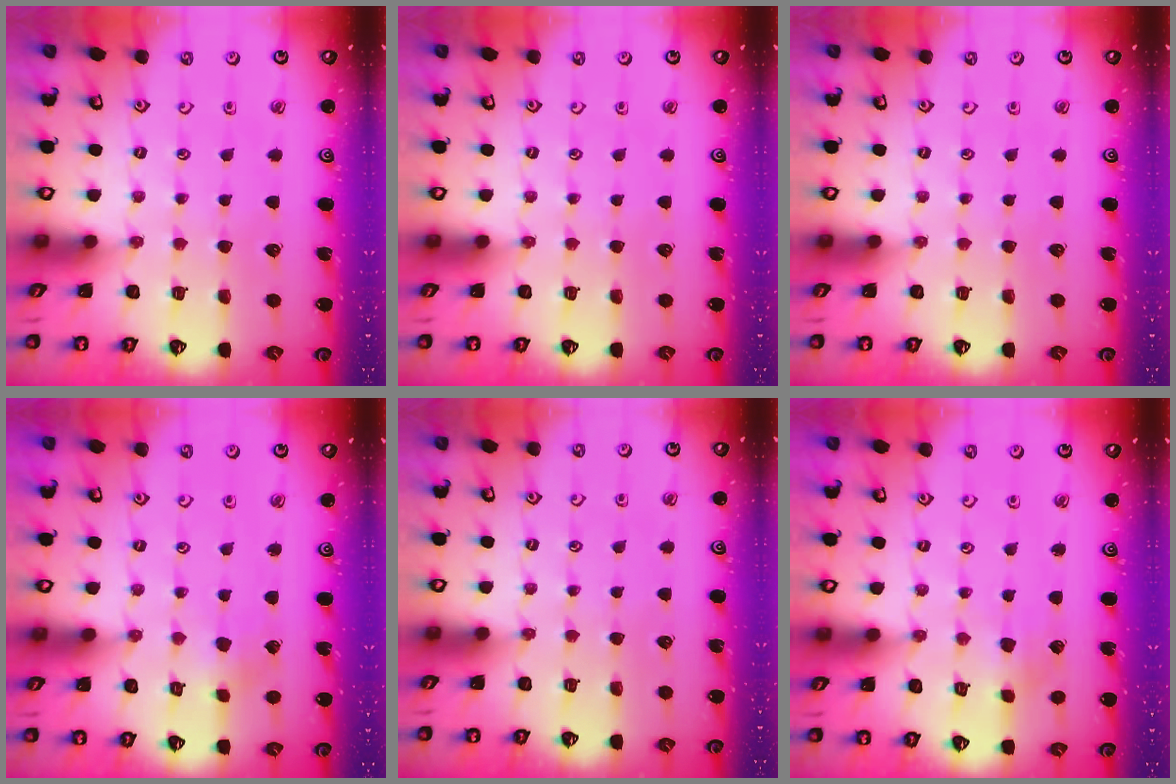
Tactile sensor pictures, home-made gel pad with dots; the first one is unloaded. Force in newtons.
{"total": 0.0}
{"total": 0.0}
{"total": 2.8, "press": 2.8, "slide": 0.1}
{"total": 0.0}
{"total": 2.6, "press": 2.6, "slide": 0.5}